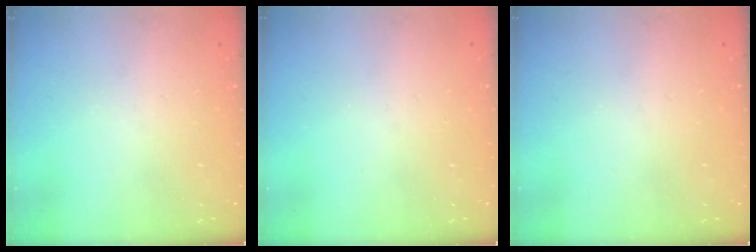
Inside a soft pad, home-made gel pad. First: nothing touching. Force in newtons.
{"total": 0.0}
{"total": 0.0}